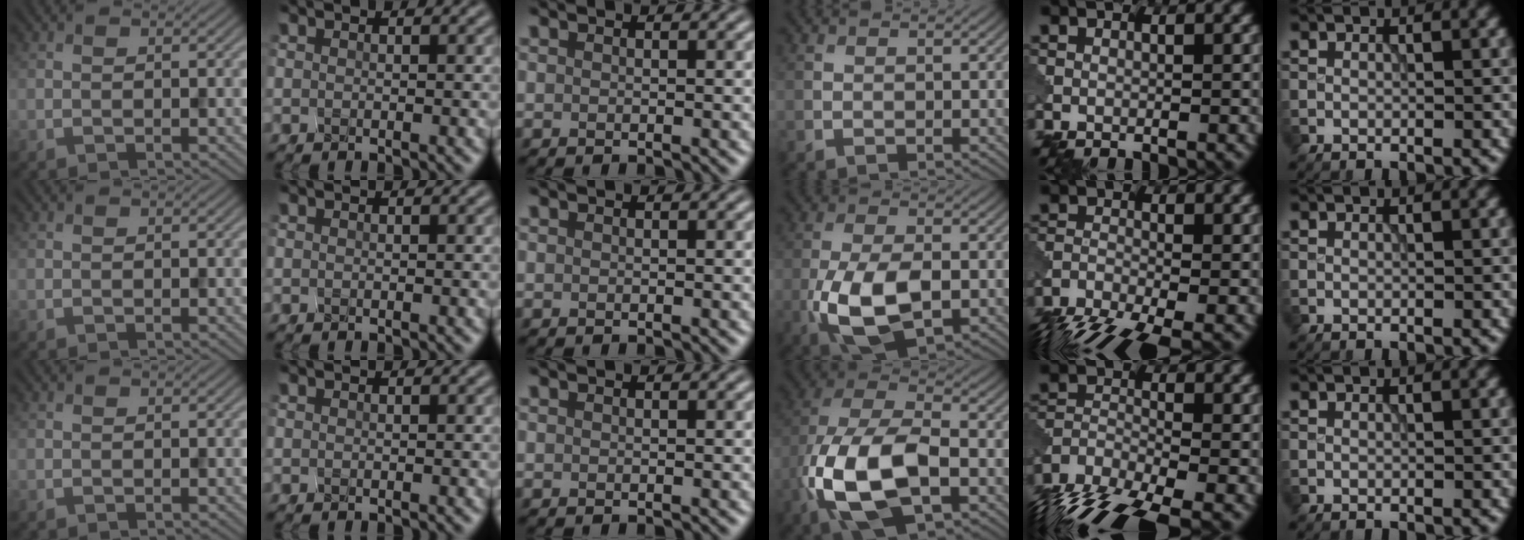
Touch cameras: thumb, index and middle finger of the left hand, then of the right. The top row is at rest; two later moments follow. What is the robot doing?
{"motion": "squeeze", "object": "clothespin"}